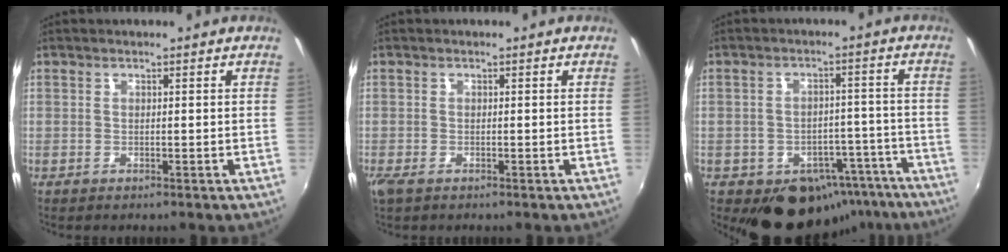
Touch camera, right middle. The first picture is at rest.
{"total": 2.0, "force": [-1.2, 0.8, 1.4], "torque": [-0.028, -0.010, -0.021]}
{"total": 12.5, "force": [-8.4, 8.4, 4.0], "torque": [-0.058, 0.031, -0.077]}